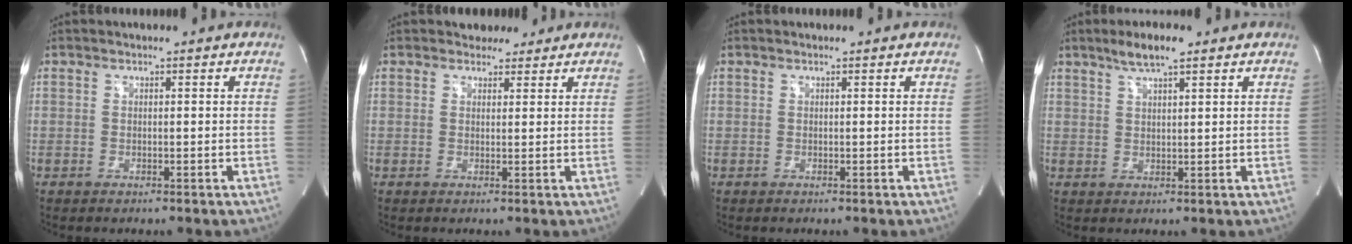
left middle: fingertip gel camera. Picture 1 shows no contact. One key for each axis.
{"total": 2.6, "fx": 2.2, "fy": 1.4, "fz": 0.2, "tx": 0.000, "ty": 0.007, "tz": 0.031}
{"total": 0.0}
{"total": 4.9, "fx": 3.4, "fy": 0.6, "fz": 3.4, "tx": -0.068, "ty": 0.008, "tz": 0.062}